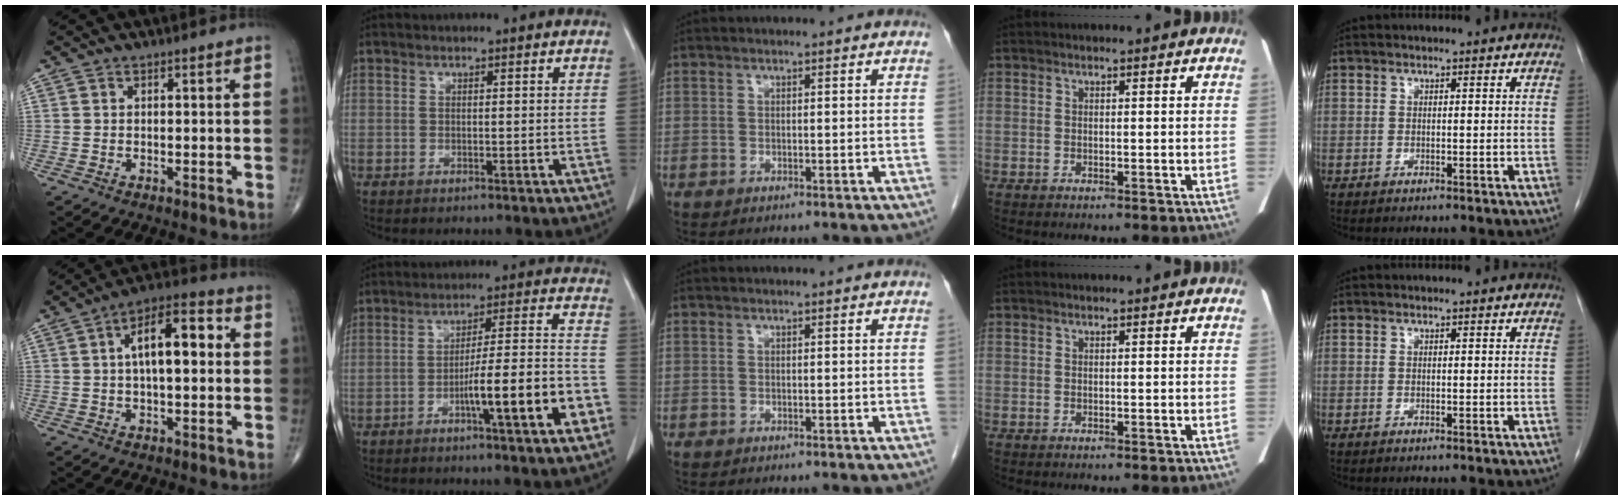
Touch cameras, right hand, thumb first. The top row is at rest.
{"thumb": {"total": 12.1, "force": [1.8, 5.2, 10.8], "torque": [-0.166, 0.027, 0.020]}, "index": {"total": 13.2, "force": [-5.3, 0.8, 12.1], "torque": [-0.173, 0.018, -0.076]}}